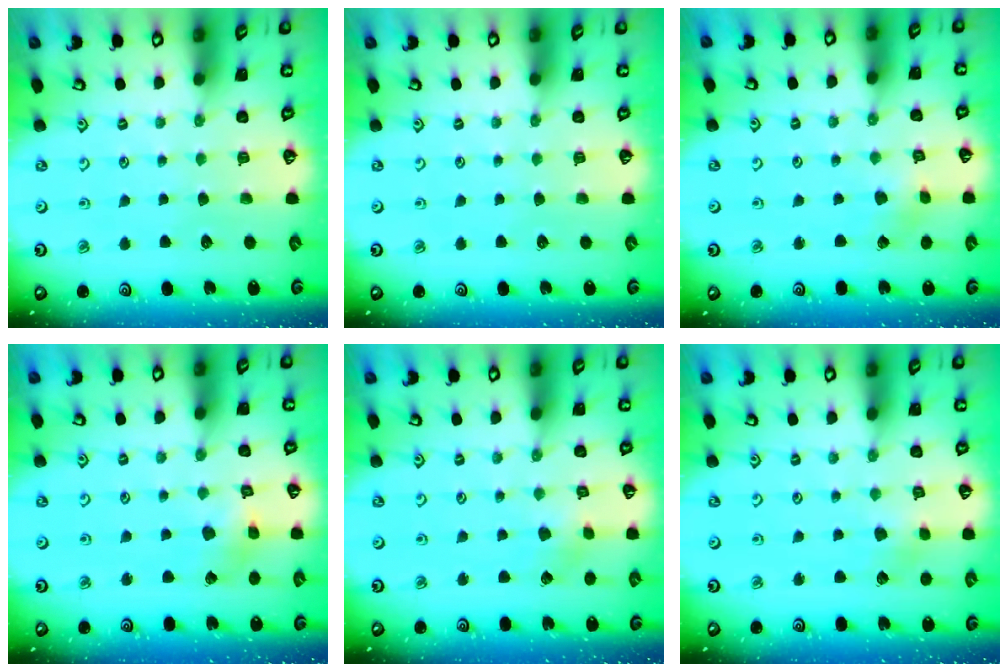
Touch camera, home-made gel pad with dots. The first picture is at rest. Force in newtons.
{"total": 0.0}
{"total": 2.5, "press": 2.4, "slide": 0.3}
{"total": 3.7, "press": 3.7, "slide": 0.4}
{"total": 2.1, "press": 2.1, "slide": 0.1}
{"total": 3.0, "press": 3.0, "slide": 0.5}